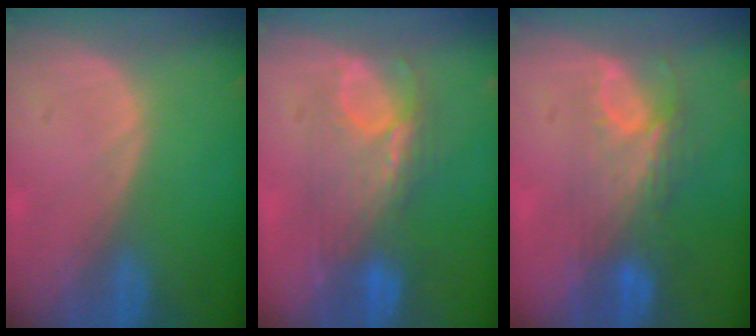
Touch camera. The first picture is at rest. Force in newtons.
{"total": 7.8, "press": 7.6, "slide": 1.8}
{"total": 7.8, "press": 6.9, "slide": 3.8}